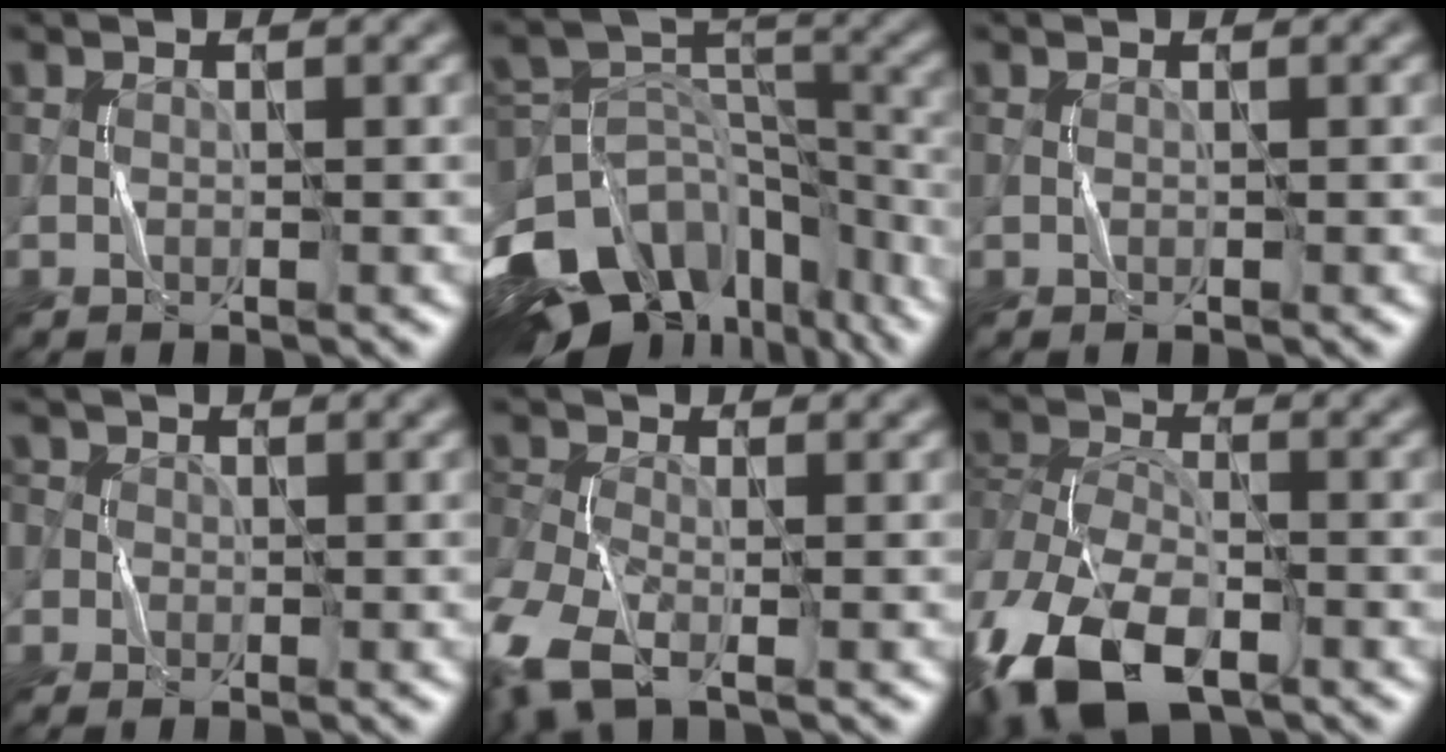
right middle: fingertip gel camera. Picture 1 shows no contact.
{"total": 16.7, "force": [-10.4, 10.3, 7.9], "torque": [-0.173, -0.008, -0.140]}
{"total": 0.0}
{"total": 3.1, "force": [0.8, 2.9, 0.9], "torque": [0.000, 0.017, -0.015]}
{"total": 6.2, "force": [-3.4, 3.0, 4.3], "torque": [-0.110, -0.016, -0.080]}
{"total": 14.1, "force": [-7.7, 7.8, 9.0], "torque": [-0.185, -0.024, -0.135]}